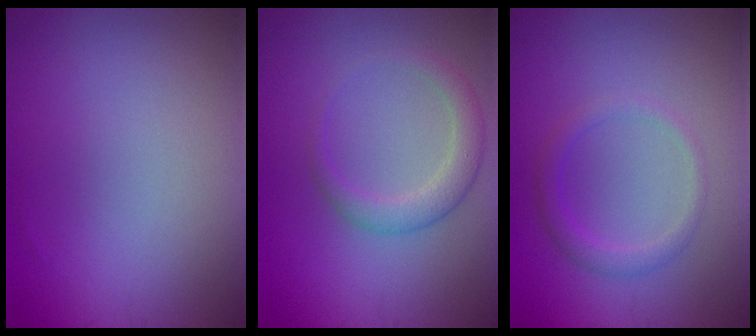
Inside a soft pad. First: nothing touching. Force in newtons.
{"total": 2.6, "press": 2.6, "slide": 0.2}
{"total": 1.9, "press": 1.9, "slide": 0.1}